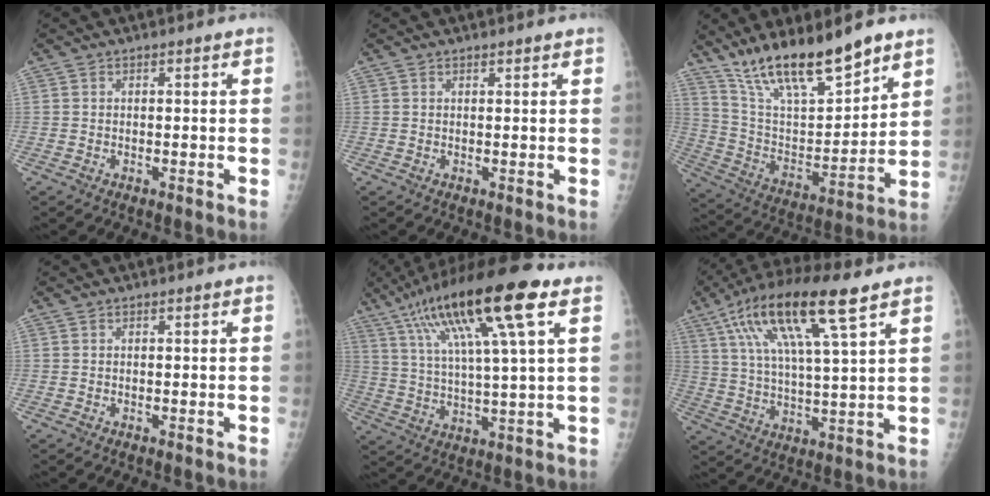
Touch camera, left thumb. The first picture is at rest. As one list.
[{"total": 0.6, "force": [0.5, 0.1, 0.2], "torque": [-0.005, -0.003, 0.009]}, {"total": 18.9, "force": [14.2, 5.0, 11.5], "torque": [-0.164, -0.075, 0.262]}, {"total": 0.0}, {"total": 20.4, "force": [9.9, 3.2, 17.6], "torque": [-0.316, -0.004, 0.169]}, {"total": 17.9, "force": [9.0, 3.5, 15.1], "torque": [-0.286, -0.010, 0.164]}]